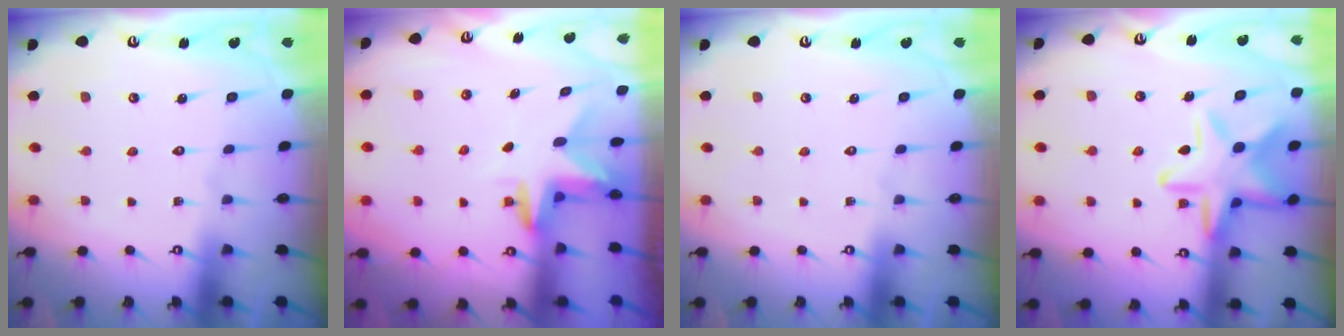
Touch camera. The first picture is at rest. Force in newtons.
{"total": 3.1, "press": 3.1, "slide": 0.2}
{"total": 0.0}
{"total": 16.5, "press": 16.5, "slide": 0.9}